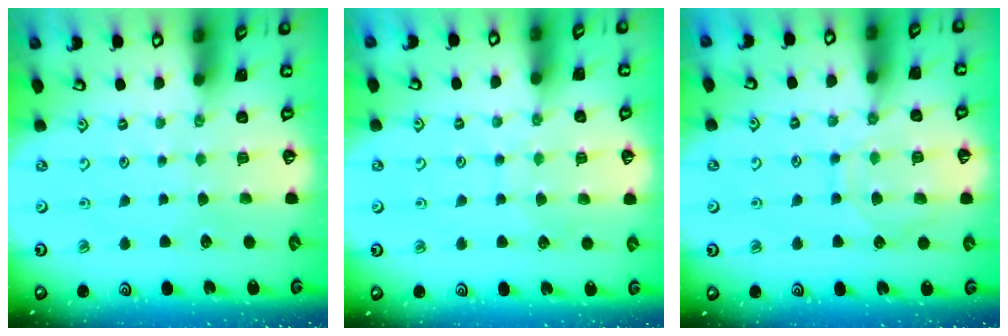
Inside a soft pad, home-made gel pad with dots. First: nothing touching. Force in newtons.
{"total": 6.6, "press": 6.5, "slide": 0.6}
{"total": 10.0, "press": 9.9, "slide": 1.0}